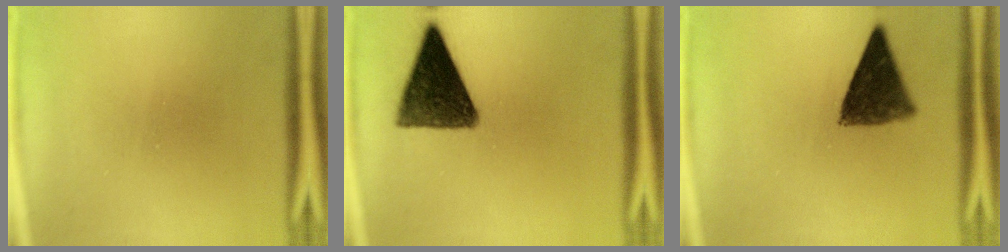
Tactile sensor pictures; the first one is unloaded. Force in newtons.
{"total": 13.5}
{"total": 10.1}